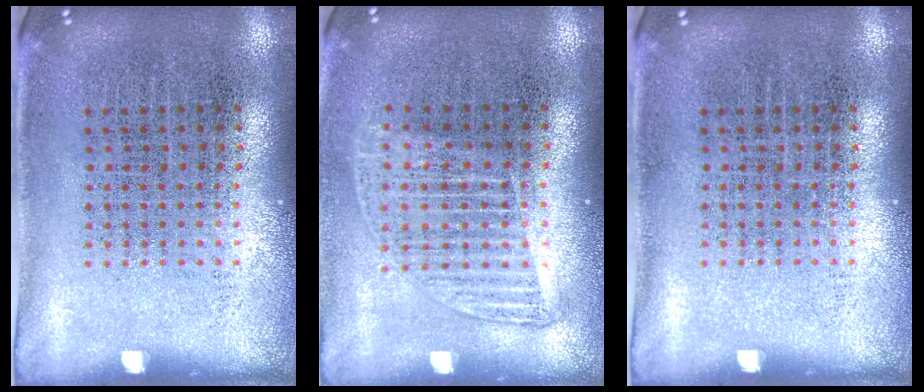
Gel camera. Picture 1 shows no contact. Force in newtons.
{"total": 1.3, "press": 1.1, "slide": 0.6}
{"total": 0.0}